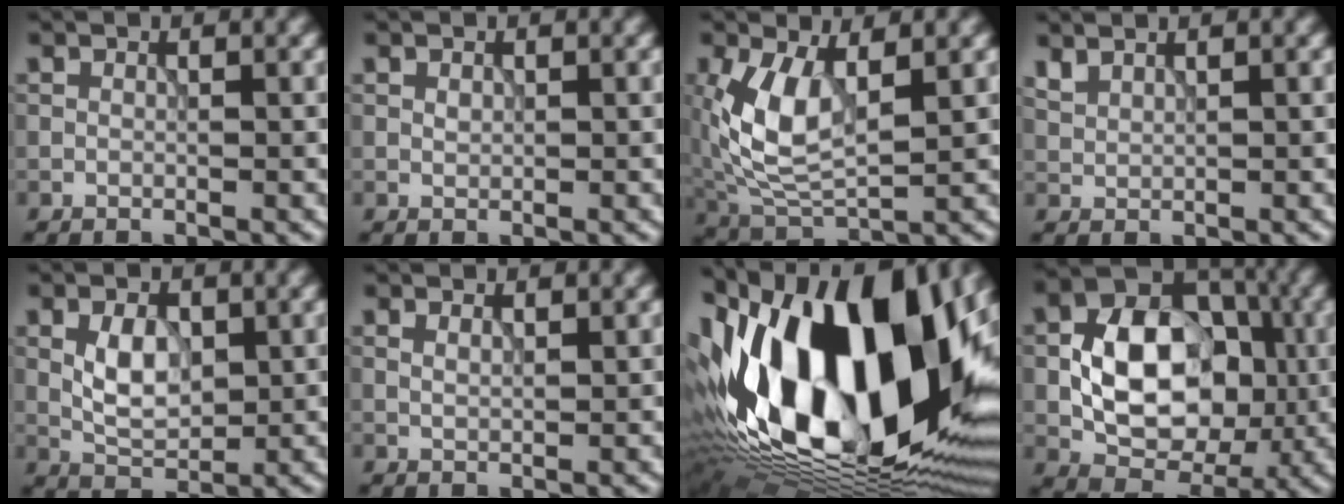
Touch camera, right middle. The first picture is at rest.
{"total": 0.5, "force": [0.1, 0.4, 0.3], "torque": [-0.011, -0.001, 0.003]}
{"total": 6.9, "force": [1.0, 3.5, 5.8], "torque": [-0.139, -0.004, 0.020]}
{"total": 1.4, "force": [1.2, 0.5, 0.5], "torque": [-0.020, 0.004, 0.029]}
{"total": 3.7, "force": [0.2, 2.3, 3.0], "torque": [-0.062, -0.002, 0.002]}
{"total": 0.8, "force": [0.5, 0.3, 0.6], "torque": [-0.017, -0.002, 0.008]}
{"total": 21.0, "force": [1.4, 11.7, 17.4], "torque": [-0.320, 0.001, 0.008]}
{"total": 9.8, "force": [-0.9, 7.0, 6.8], "torque": [-0.111, 0.012, -0.018]}